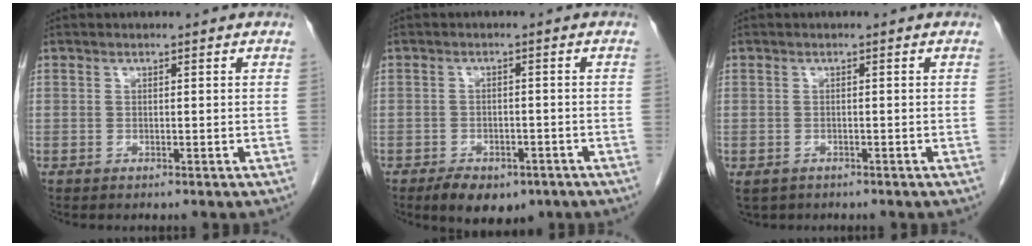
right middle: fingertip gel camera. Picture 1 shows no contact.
{"total": 7.7, "force": [-5.3, 4.1, 3.9], "torque": [-0.051, 0.001, -0.074]}
{"total": 2.5, "force": [-1.6, 1.7, 0.8], "torque": [-0.015, -0.001, -0.021]}